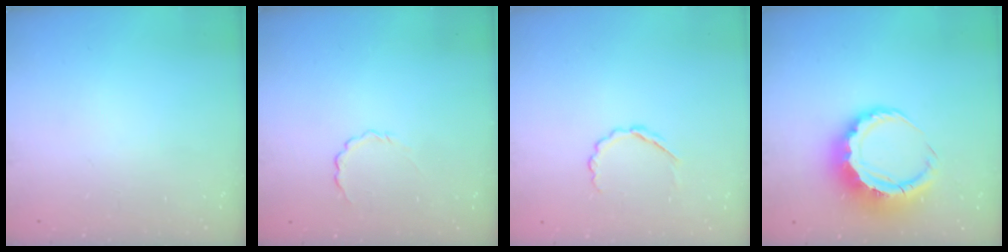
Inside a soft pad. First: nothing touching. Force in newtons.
{"total": 2.9, "press": 2.8, "slide": 0.8}
{"total": 3.5, "press": 3.3, "slide": 1.2}
{"total": 8.4, "press": 8.2, "slide": 1.7}